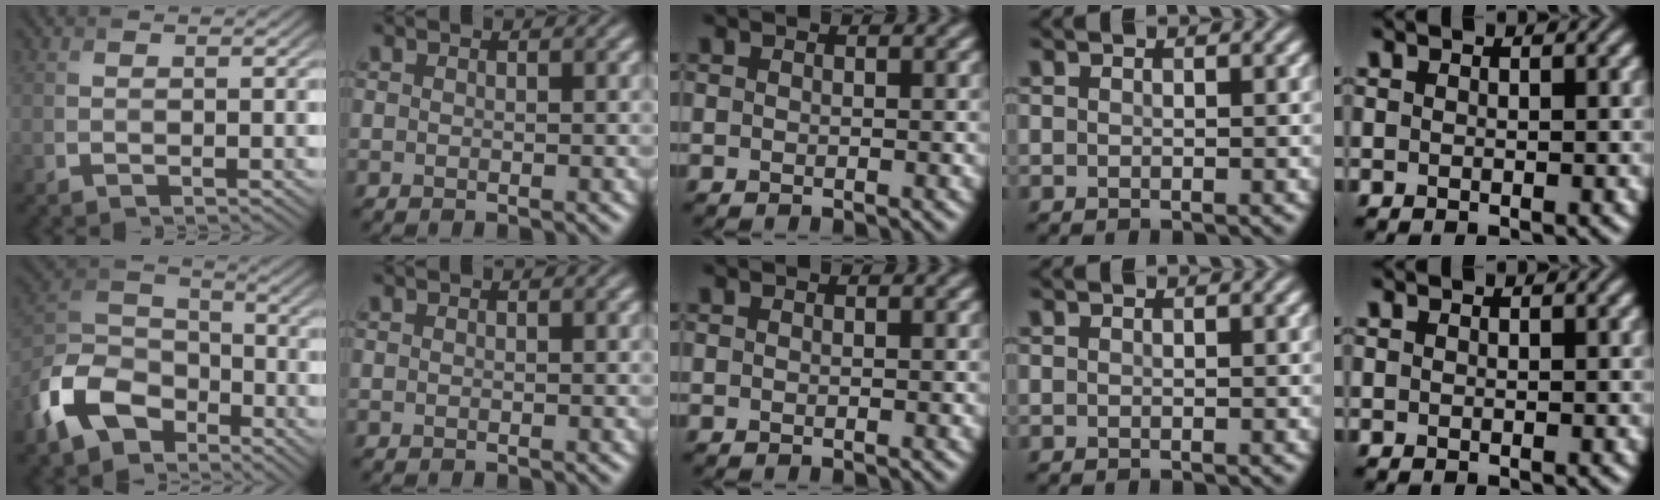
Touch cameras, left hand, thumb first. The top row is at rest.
{"thumb": {"total": 11.2, "force": [-6.6, 6.8, 5.9], "torque": [-0.137, -0.012, -0.155]}}